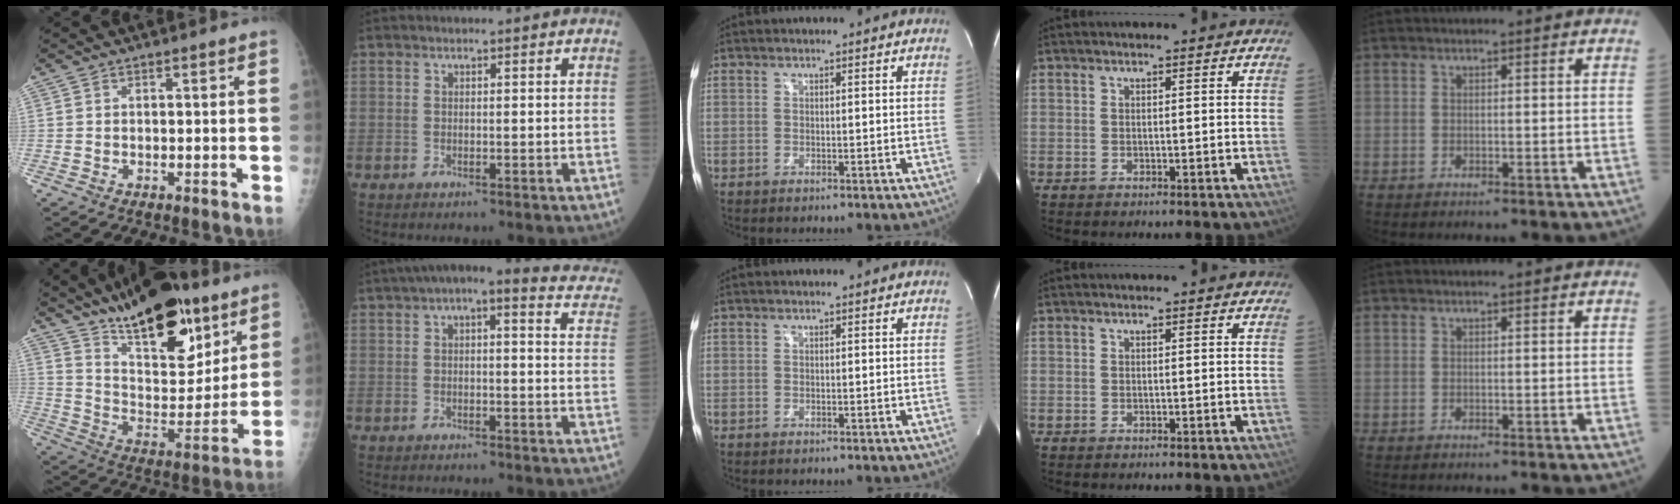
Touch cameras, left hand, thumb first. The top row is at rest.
{"thumb": {"total": 22.8, "force": [15.2, 9.2, 14.4], "torque": [-0.180, -0.075, 0.251]}, "index": {"total": 15.6, "force": [13.3, 3.6, 7.4], "torque": [-0.083, 0.021, 0.134]}}